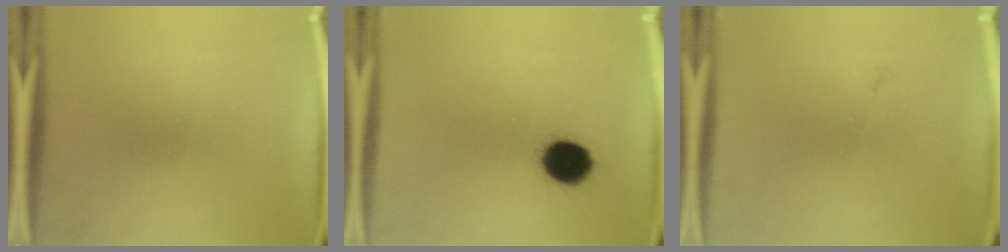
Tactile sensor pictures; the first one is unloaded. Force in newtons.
{"total": 9.8}
{"total": 0.7}